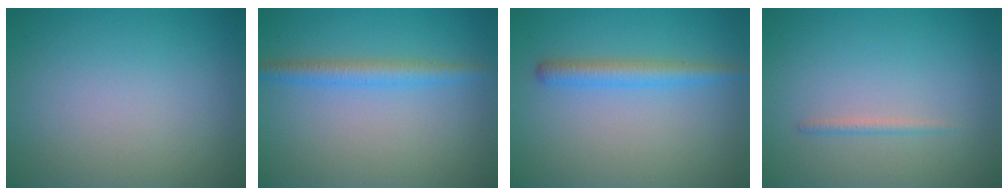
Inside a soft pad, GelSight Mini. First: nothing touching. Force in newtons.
{"total": 2.4, "press": 2.4, "slide": 0.2}
{"total": 2.6, "press": 2.6, "slide": 0.1}
{"total": 0.8, "press": 0.8, "slide": 0.0}